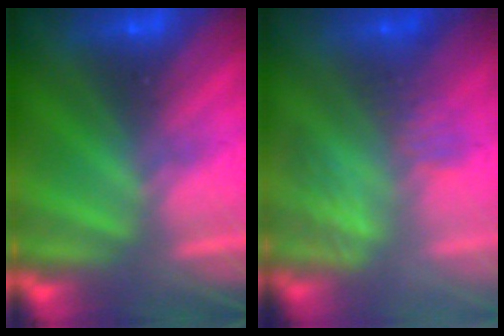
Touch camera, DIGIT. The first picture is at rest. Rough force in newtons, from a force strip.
{"total": 2.8}